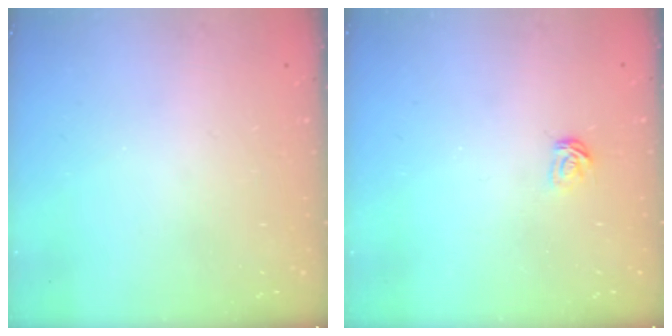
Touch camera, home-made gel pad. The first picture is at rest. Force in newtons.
{"total": 3.7, "press": 3.7, "slide": 0.4}